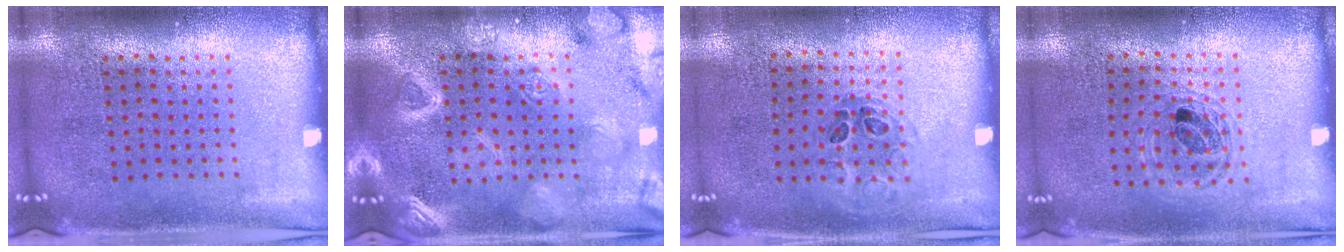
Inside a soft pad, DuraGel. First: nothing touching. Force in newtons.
{"total": 3.1, "press": 3.1, "slide": 0.3}
{"total": 0.9, "press": 0.6, "slide": 0.7}
{"total": 1.1, "press": 1.0, "slide": 0.3}